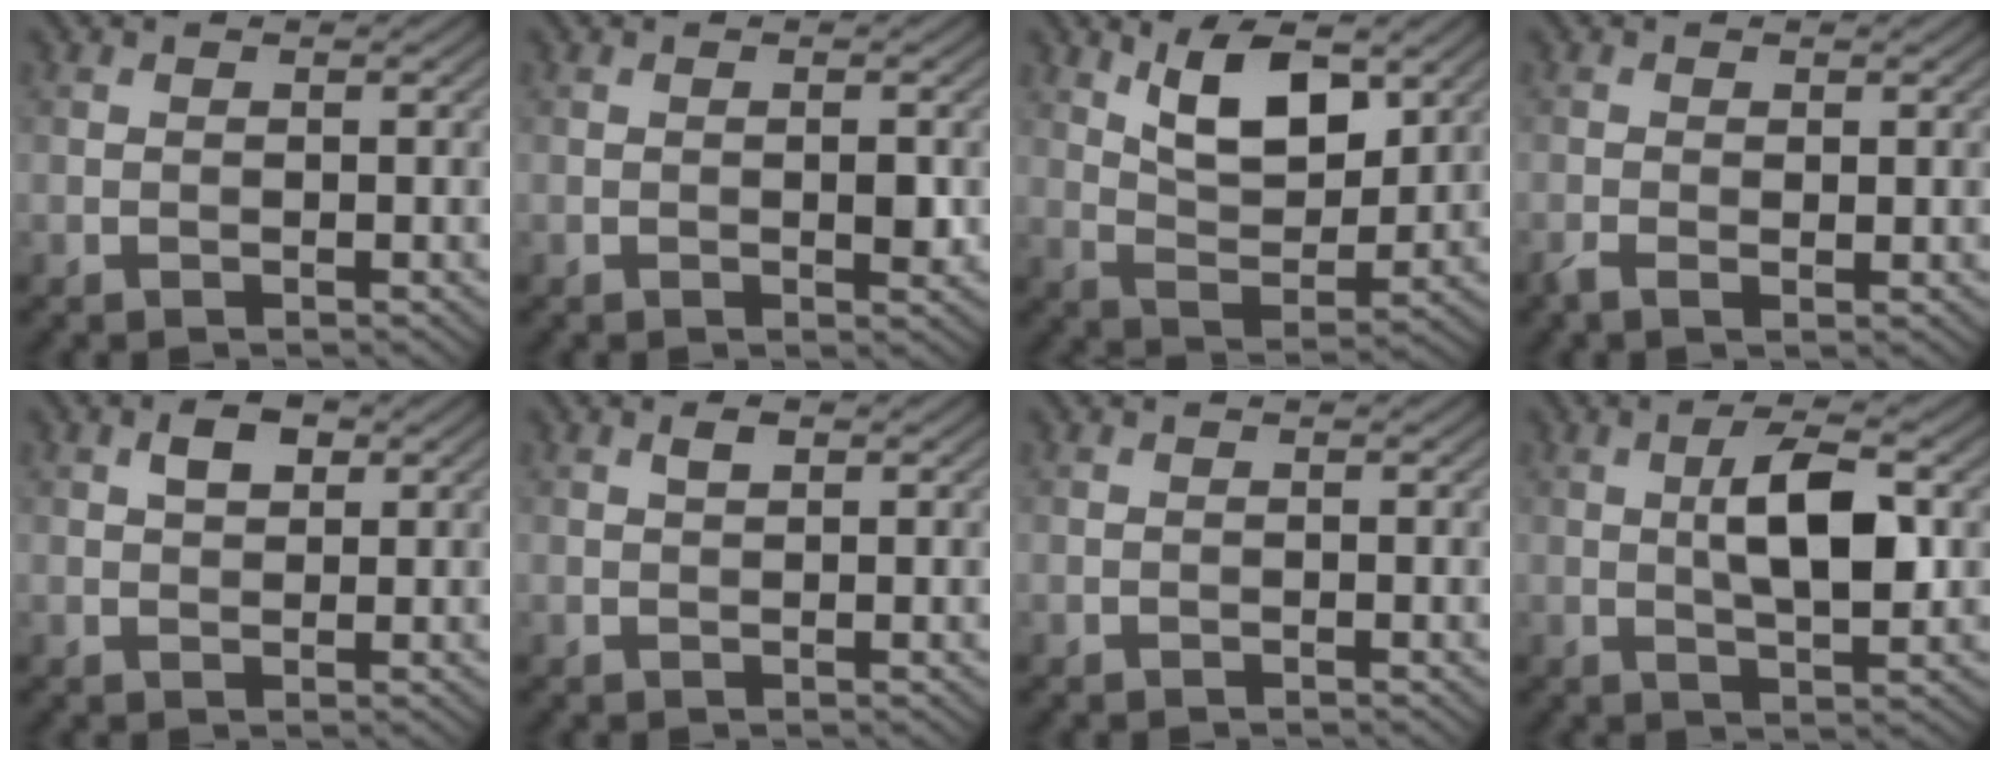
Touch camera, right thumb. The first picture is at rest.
{"total": 1.6, "force": [0.0, 0.5, 1.5], "torque": [-0.025, -0.002, -0.001]}
{"total": 9.2, "force": [4.6, 4.1, 6.7], "torque": [-0.125, -0.005, 0.088]}
{"total": 1.5, "force": [-0.2, 0.6, 1.4], "torque": [-0.032, -0.002, -0.006]}
{"total": 2.8, "force": [1.2, 1.6, 2.0], "torque": [-0.035, 0.004, 0.020]}
{"total": 1.3, "force": [0.6, 0.5, 1.0], "torque": [-0.021, 0.000, 0.012]}
{"total": 0.0}
{"total": 7.3, "force": [0.9, 2.4, 6.8], "torque": [-0.119, 0.004, 0.013]}